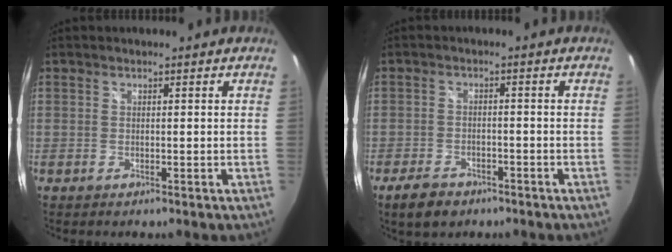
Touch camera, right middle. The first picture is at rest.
{"total": 5.9, "force": [-4.1, 3.3, 2.6], "torque": [-0.071, -0.002, -0.065]}